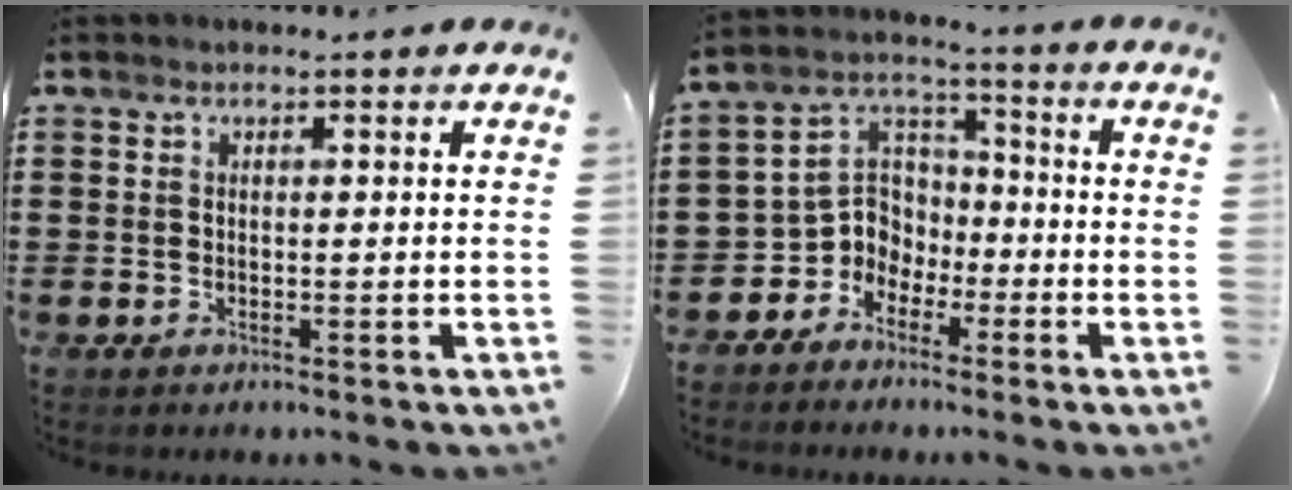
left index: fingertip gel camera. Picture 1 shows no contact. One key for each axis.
{"total": 6.1, "fx": -3.0, "fy": 5.2, "fz": 1.2, "tx": -0.056, "ty": 0.002, "tz": -0.068}